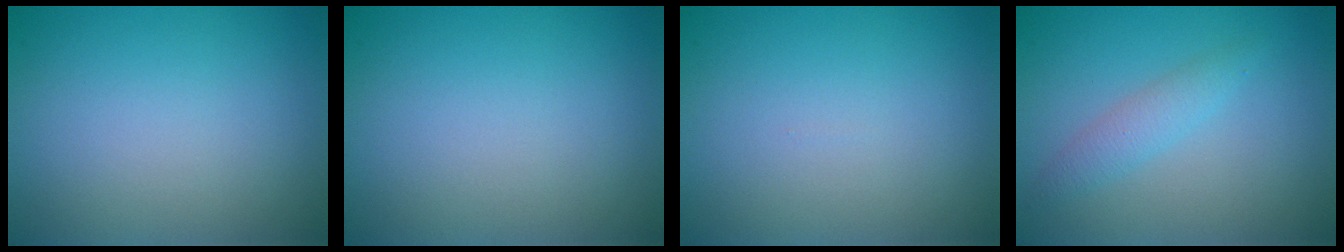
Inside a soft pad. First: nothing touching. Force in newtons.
{"total": 0.0}
{"total": 0.0}
{"total": 1.8, "press": 1.8, "slide": 0.1}